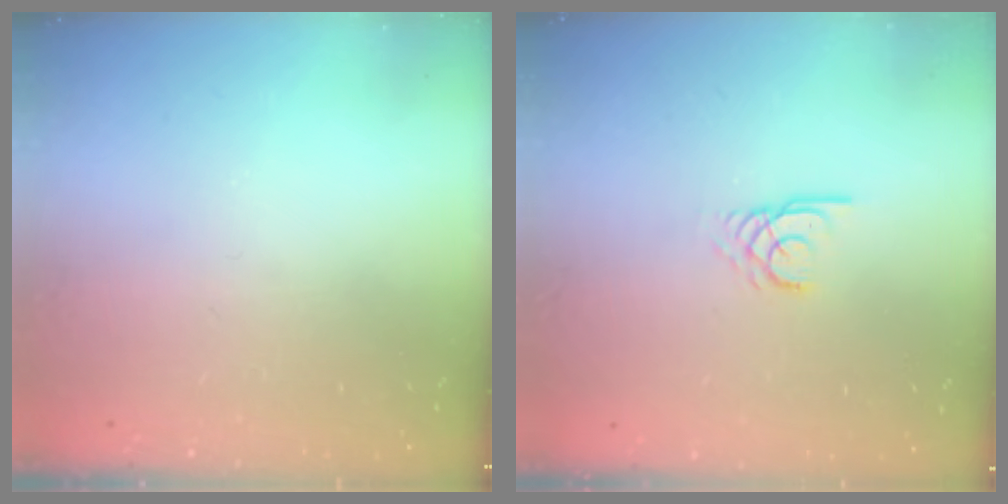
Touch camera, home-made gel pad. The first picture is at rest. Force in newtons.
{"total": 2.1, "press": 2.1, "slide": 0.0}